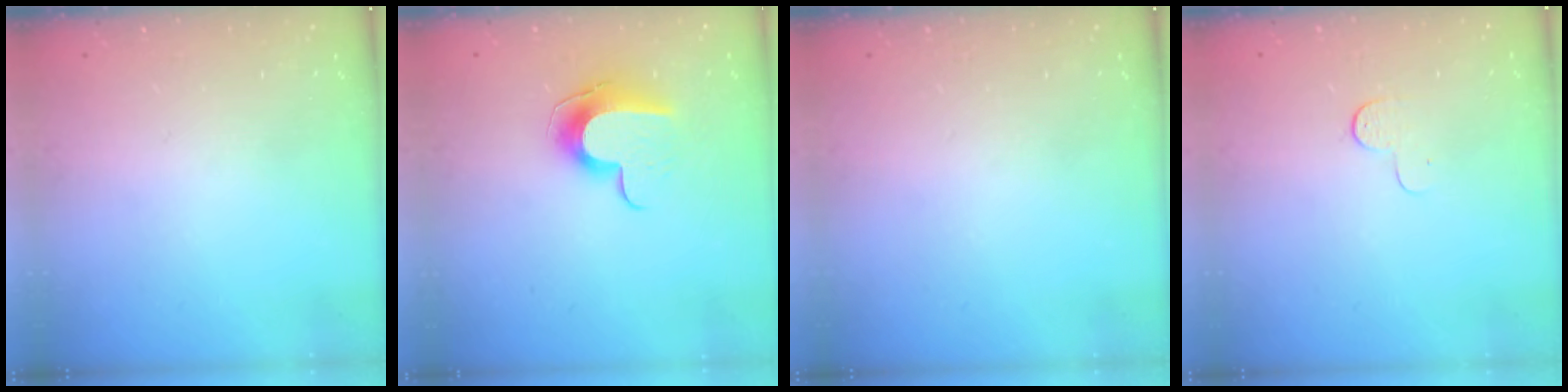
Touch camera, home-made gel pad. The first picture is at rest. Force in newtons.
{"total": 10.4, "press": 10.4, "slide": 0.1}
{"total": 0.0}
{"total": 3.9, "press": 3.9, "slide": 0.4}